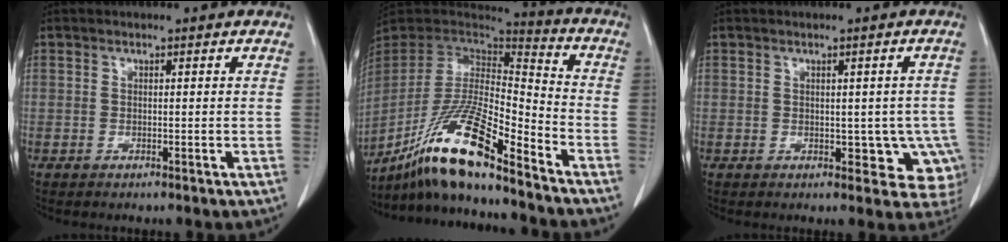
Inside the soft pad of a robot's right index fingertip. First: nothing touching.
{"total": 17.1, "force": [-12.4, 1.5, 11.7], "torque": [-0.231, -0.010, -0.230]}
{"total": 6.1, "force": [-0.7, 3.8, 4.7], "torque": [-0.019, 0.009, -0.001]}